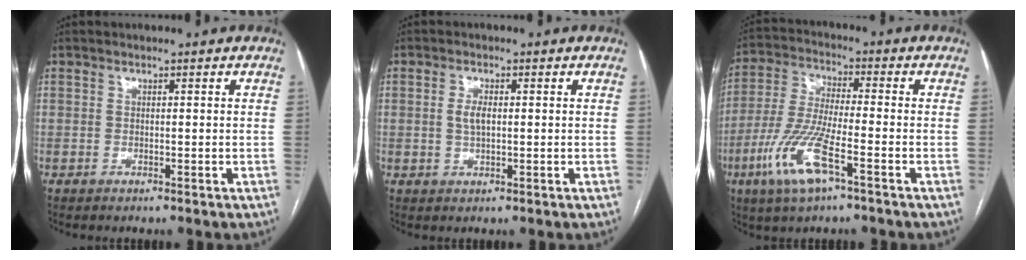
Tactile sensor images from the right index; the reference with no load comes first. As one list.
[{"total": 2.5, "force": [0.2, 1.0, 2.3], "torque": [-0.047, 0.002, 0.004]}, {"total": 11.2, "force": [-5.3, 1.6, 9.8], "torque": [-0.213, -0.014, -0.104]}]